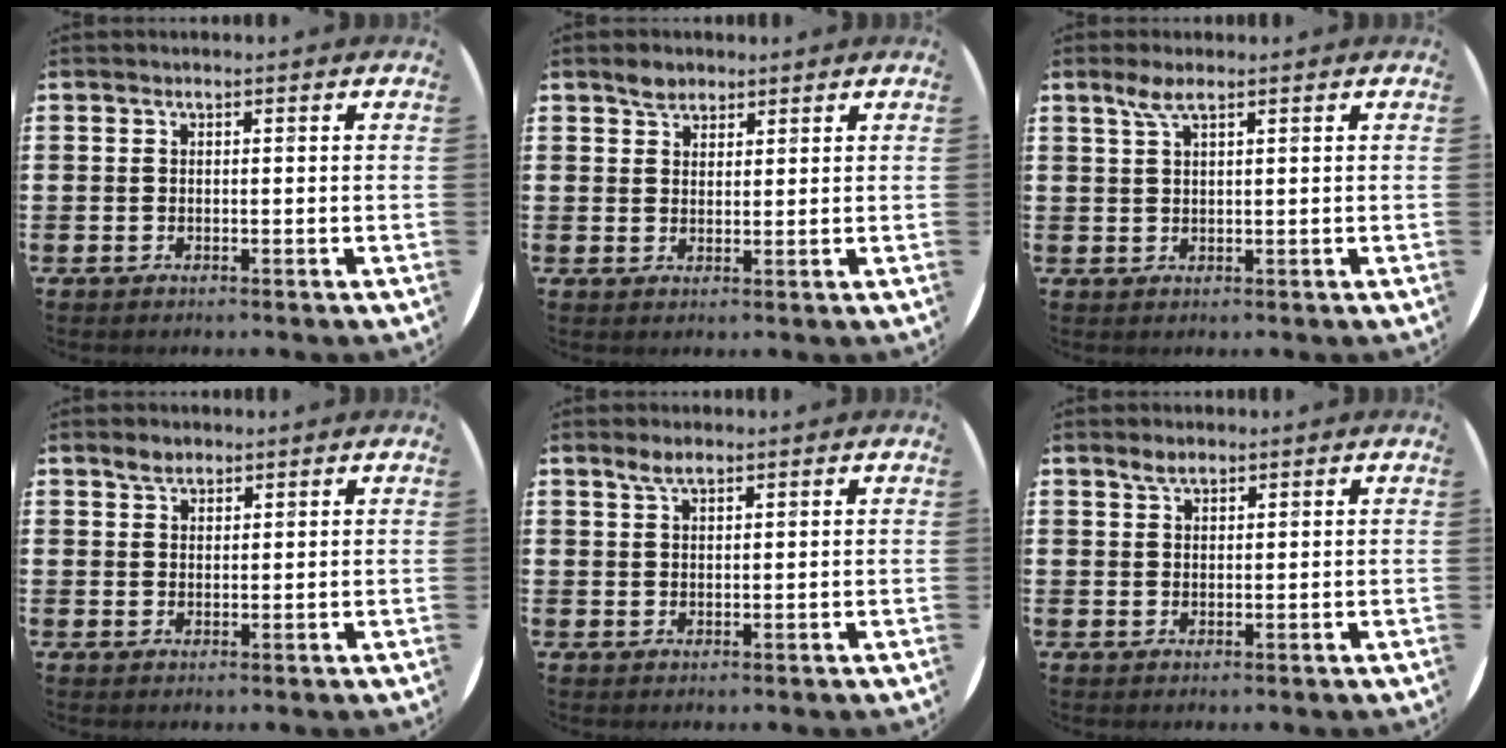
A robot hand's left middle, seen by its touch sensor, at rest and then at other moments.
{"total": 2.4, "force": [2.0, 1.3, 0.4], "torque": [-0.012, 0.002, 0.040]}
{"total": 2.8, "force": [1.7, 0.5, 2.1], "torque": [-0.046, 0.005, 0.030]}
{"total": 2.1, "force": [1.8, 1.0, 0.5], "torque": [-0.005, 0.000, 0.033]}
{"total": 2.3, "force": [1.7, 0.8, 1.4], "torque": [-0.029, 0.005, 0.031]}
{"total": 2.0, "force": [1.6, 0.8, 0.9], "torque": [-0.012, 0.001, 0.028]}